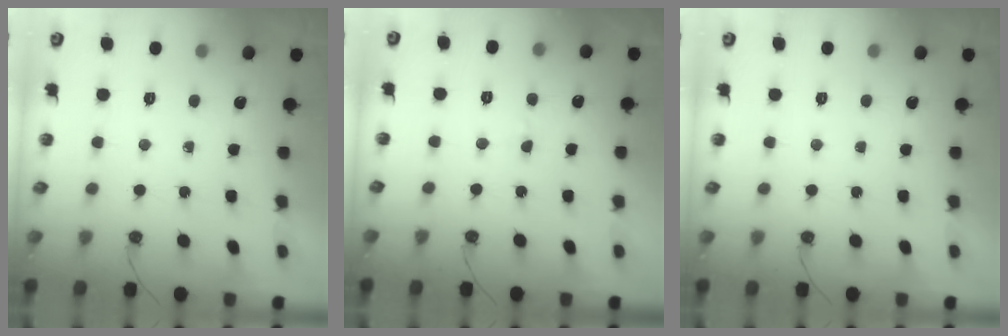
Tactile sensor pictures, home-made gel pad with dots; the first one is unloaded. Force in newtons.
{"total": 3.6, "press": 1.5, "slide": 3.3}
{"total": 0.0}